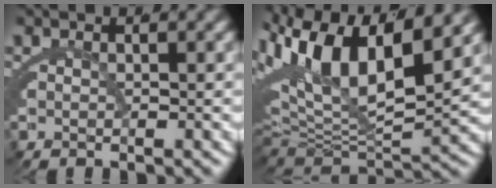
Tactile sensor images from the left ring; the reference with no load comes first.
{"total": 12.3, "force": [3.1, 6.9, 9.7], "torque": [-0.190, -0.009, 0.063]}